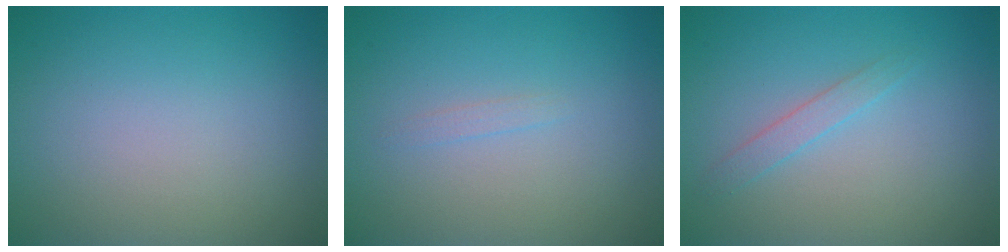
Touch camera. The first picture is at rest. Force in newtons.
{"total": 0.6, "press": 0.6, "slide": 0.1}
{"total": 1.2, "press": 1.2, "slide": 0.0}